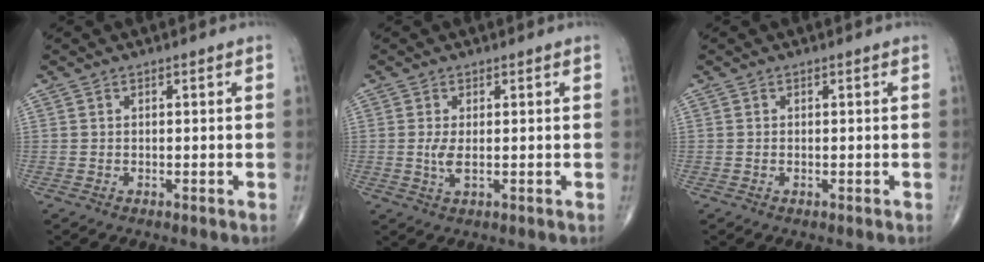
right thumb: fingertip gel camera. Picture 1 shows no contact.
{"total": 2.6, "force": [0.0, 0.9, 2.5], "torque": [-0.061, -0.009, 0.002]}
{"total": 0.0}